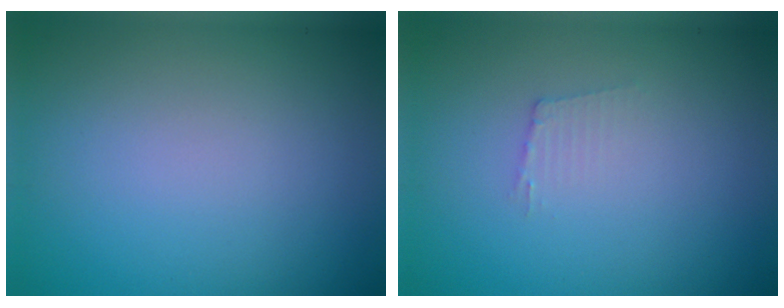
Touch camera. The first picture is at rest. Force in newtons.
{"total": 1.1, "press": 1.0, "slide": 0.2}